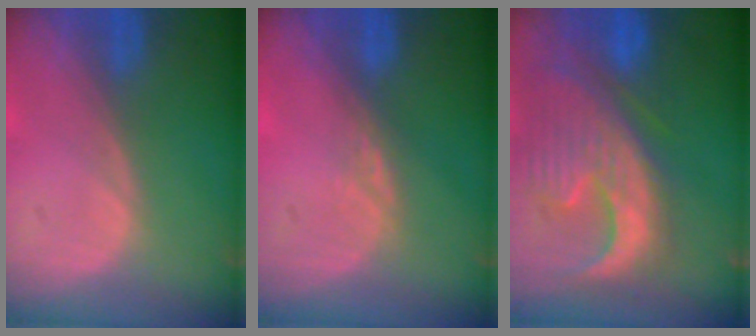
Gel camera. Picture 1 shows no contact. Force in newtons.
{"total": 2.0, "press": 1.5, "slide": 1.3}
{"total": 13.5, "press": 11.4, "slide": 7.2}